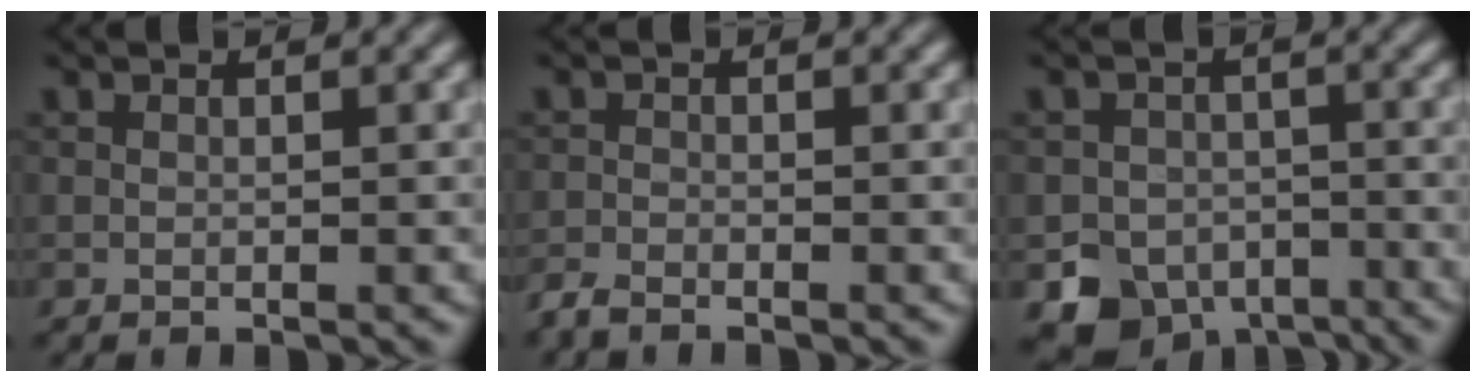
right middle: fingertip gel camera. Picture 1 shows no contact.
{"total": 1.7, "force": [-1.6, 0.3, 0.5], "torque": [-0.012, -0.003, -0.039]}
{"total": 7.0, "force": [-4.5, 5.0, 1.6], "torque": [-0.007, -0.012, -0.074]}